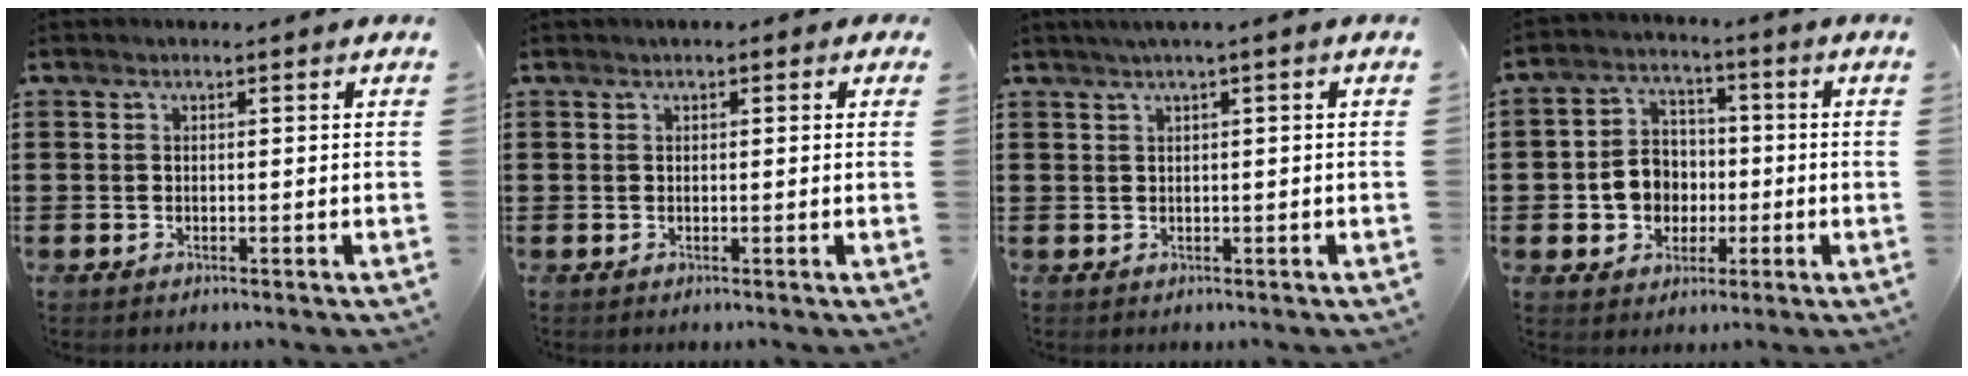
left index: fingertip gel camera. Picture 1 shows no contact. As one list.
[{"total": 0.8, "force": [0.2, 0.6, 0.5], "torque": [-0.010, 0.007, 0.002]}, {"total": 1.3, "force": [0.3, -0.1, 1.3], "torque": [-0.021, -0.003, 0.006]}, {"total": 6.7, "force": [-1.0, 6.1, 2.7], "torque": [-0.057, 0.017, -0.018]}]